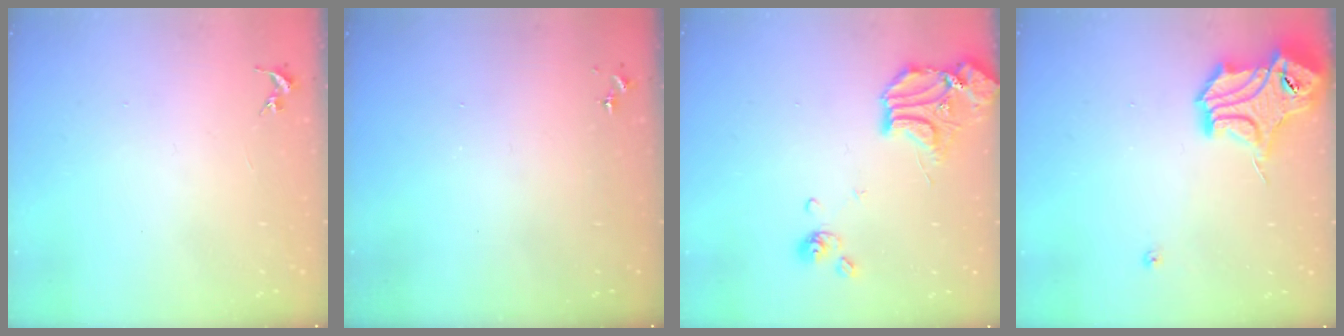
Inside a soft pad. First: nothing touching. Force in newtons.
{"total": 0.0}
{"total": 14.9, "press": 14.7, "slide": 2.2}
{"total": 18.1, "press": 17.9, "slide": 2.0}